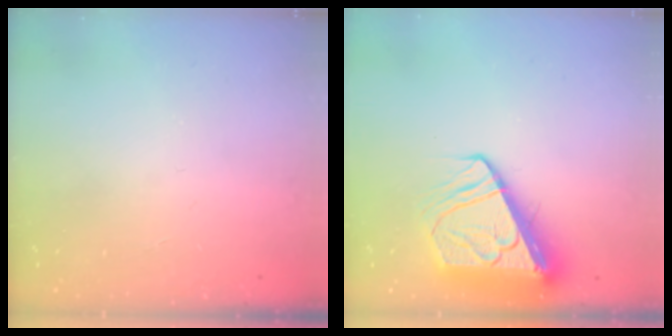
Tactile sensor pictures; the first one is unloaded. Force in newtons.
{"total": 10.6, "press": 10.5, "slide": 1.2}